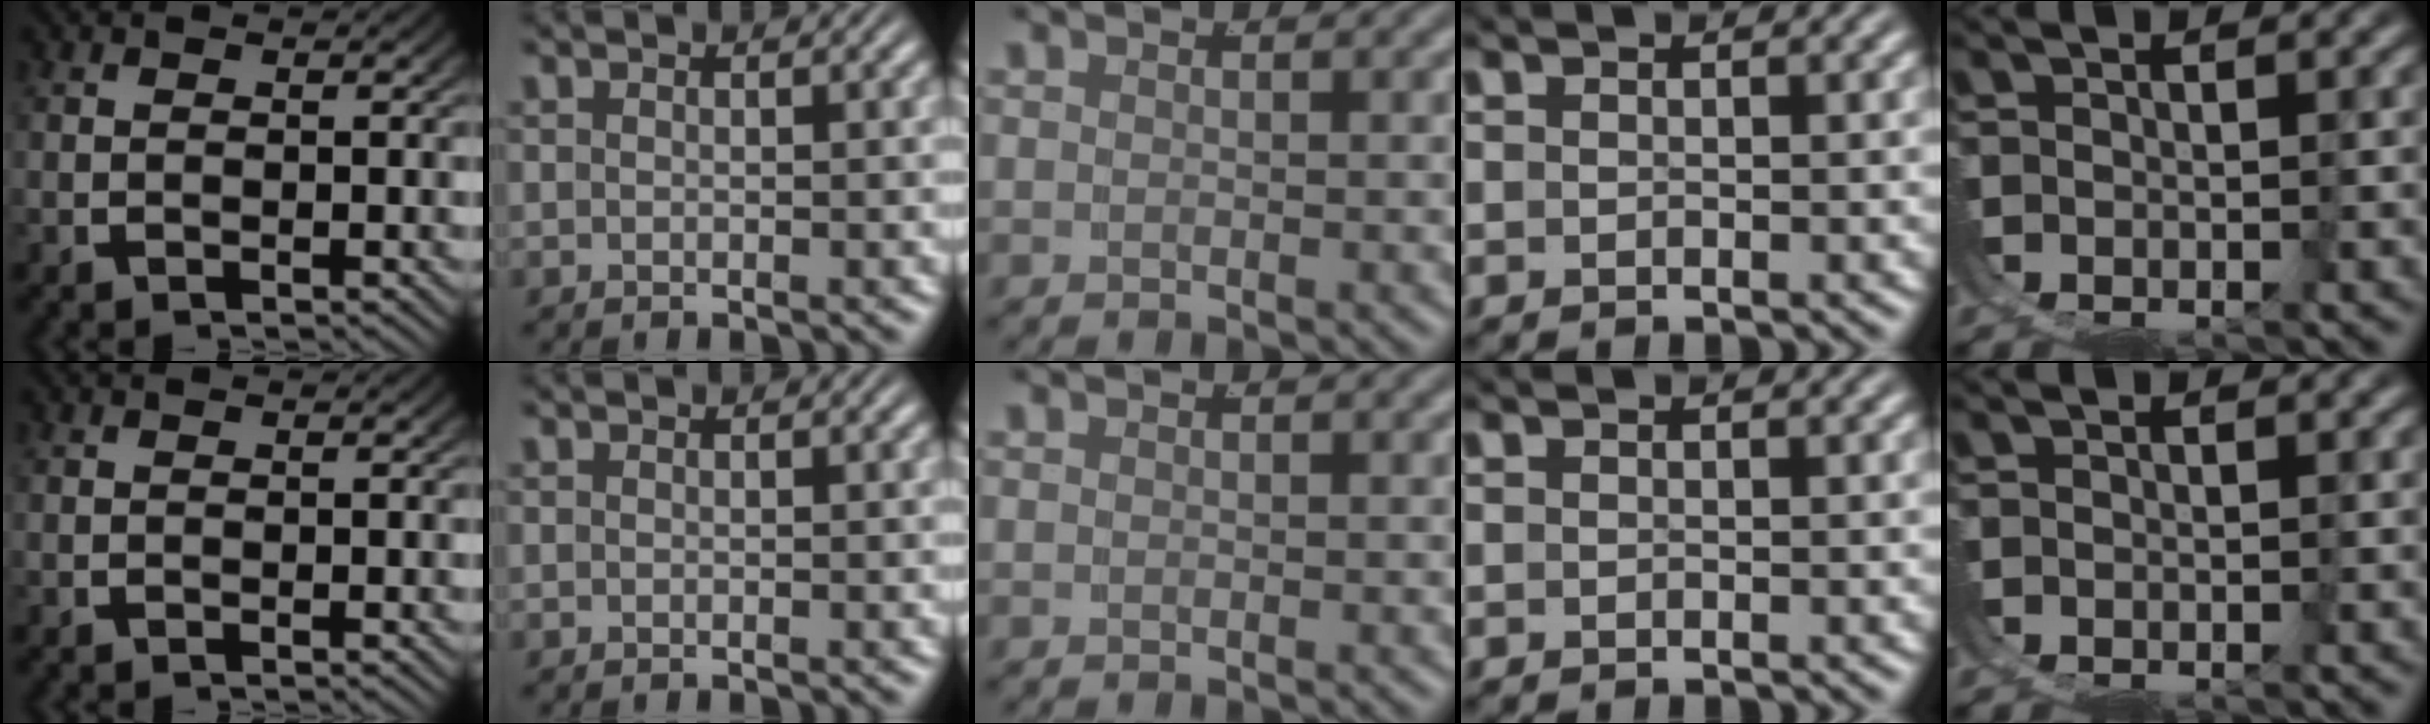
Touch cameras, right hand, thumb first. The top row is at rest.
{}